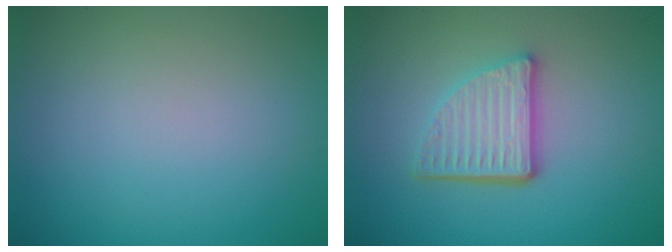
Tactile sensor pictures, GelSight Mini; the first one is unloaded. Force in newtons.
{"total": 4.7, "press": 3.4, "slide": 3.2}